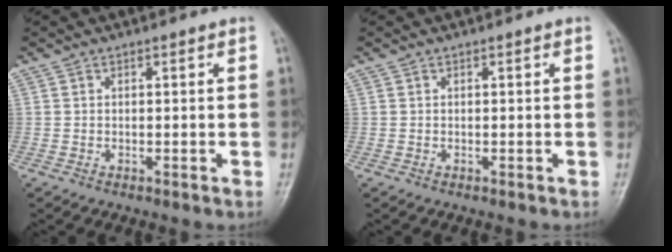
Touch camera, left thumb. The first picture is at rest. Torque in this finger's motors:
{"motor_torque": [-0.03, 0.03, -0.01, 0.00, 0.00]}